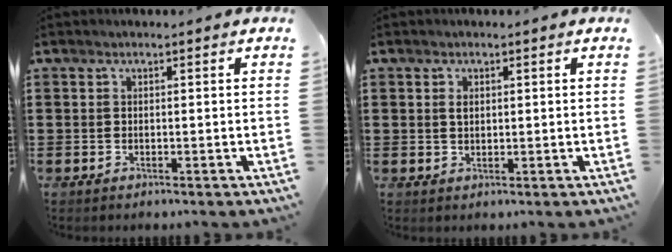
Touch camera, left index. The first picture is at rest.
{"total": 1.3, "force": [0.4, 0.9, 0.9], "torque": [-0.019, 0.006, 0.008]}